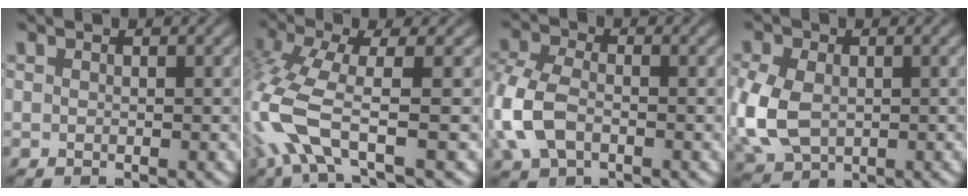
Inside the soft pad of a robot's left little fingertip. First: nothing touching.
{"total": 6.7, "force": [-2.7, 1.8, 5.9], "torque": [-0.152, -0.009, -0.066]}
{"total": 6.0, "force": [-2.0, 3.8, 4.2], "torque": [-0.108, 0.000, -0.055]}
{"total": 6.5, "force": [-1.0, 4.6, 4.6], "torque": [-0.122, -0.009, -0.022]}